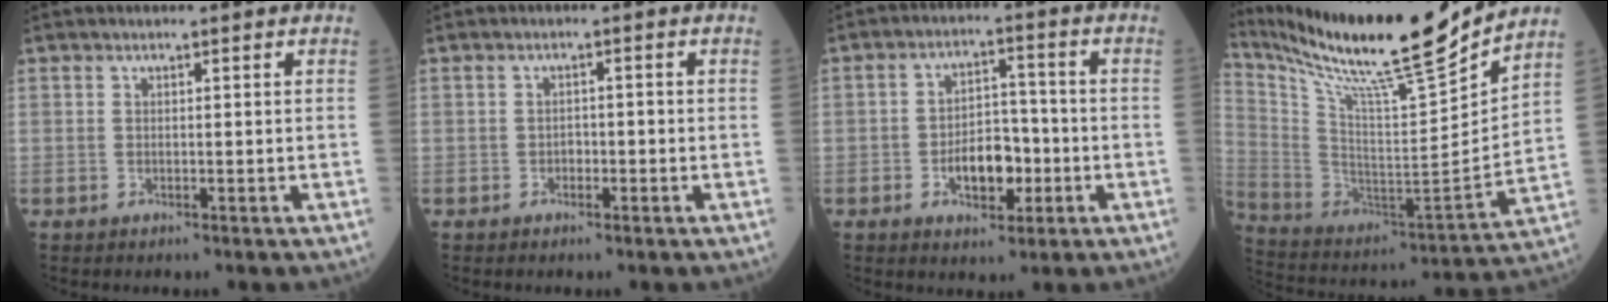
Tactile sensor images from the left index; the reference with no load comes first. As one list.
[{"total": 1.3, "force": [-0.7, 0.9, 0.7], "torque": [-0.006, 0.003, -0.014]}, {"total": 7.2, "force": [-2.4, 4.0, 5.5], "torque": [-0.097, 0.010, -0.037]}, {"total": 24.0, "force": [21.0, -0.2, 11.6], "torque": [-0.225, -0.062, 0.350]}]